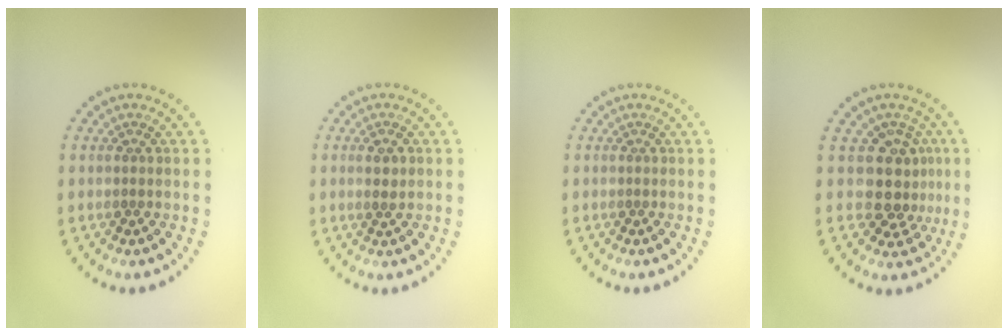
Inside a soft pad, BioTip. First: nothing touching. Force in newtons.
{"total": 0.8, "press": 0.7, "slide": 0.4}
{"total": 0.0}
{"total": 3.5, "press": 2.7, "slide": 2.3}